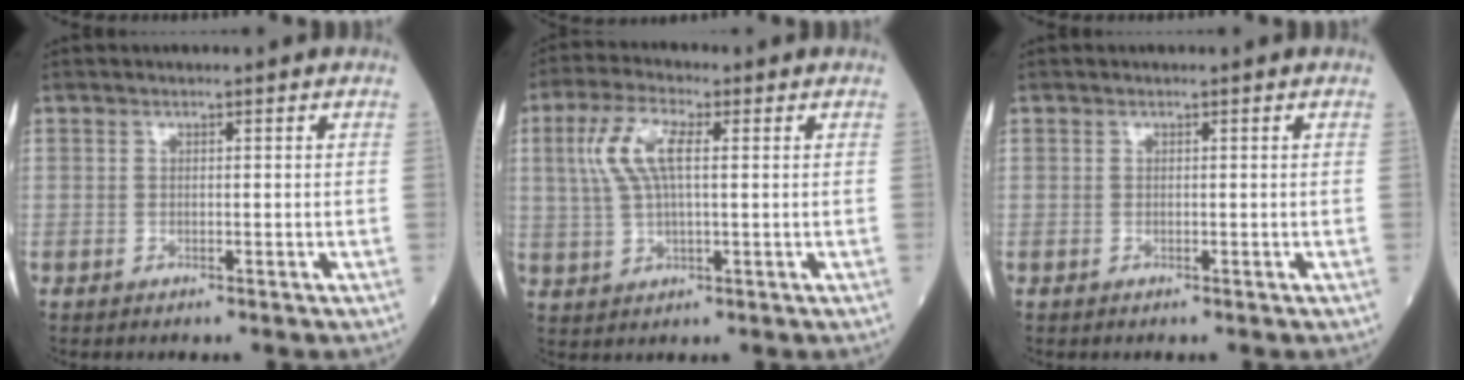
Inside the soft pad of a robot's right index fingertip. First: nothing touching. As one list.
[{"total": 7.6, "force": [2.0, 2.3, 7.0], "torque": [-0.160, 0.016, 0.043]}, {"total": 0.0}]